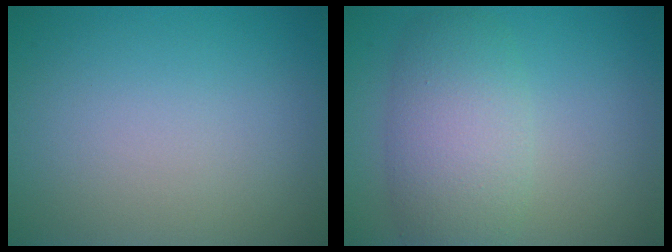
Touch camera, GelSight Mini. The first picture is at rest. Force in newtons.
{"total": 5.6, "press": 5.6, "slide": 0.4}